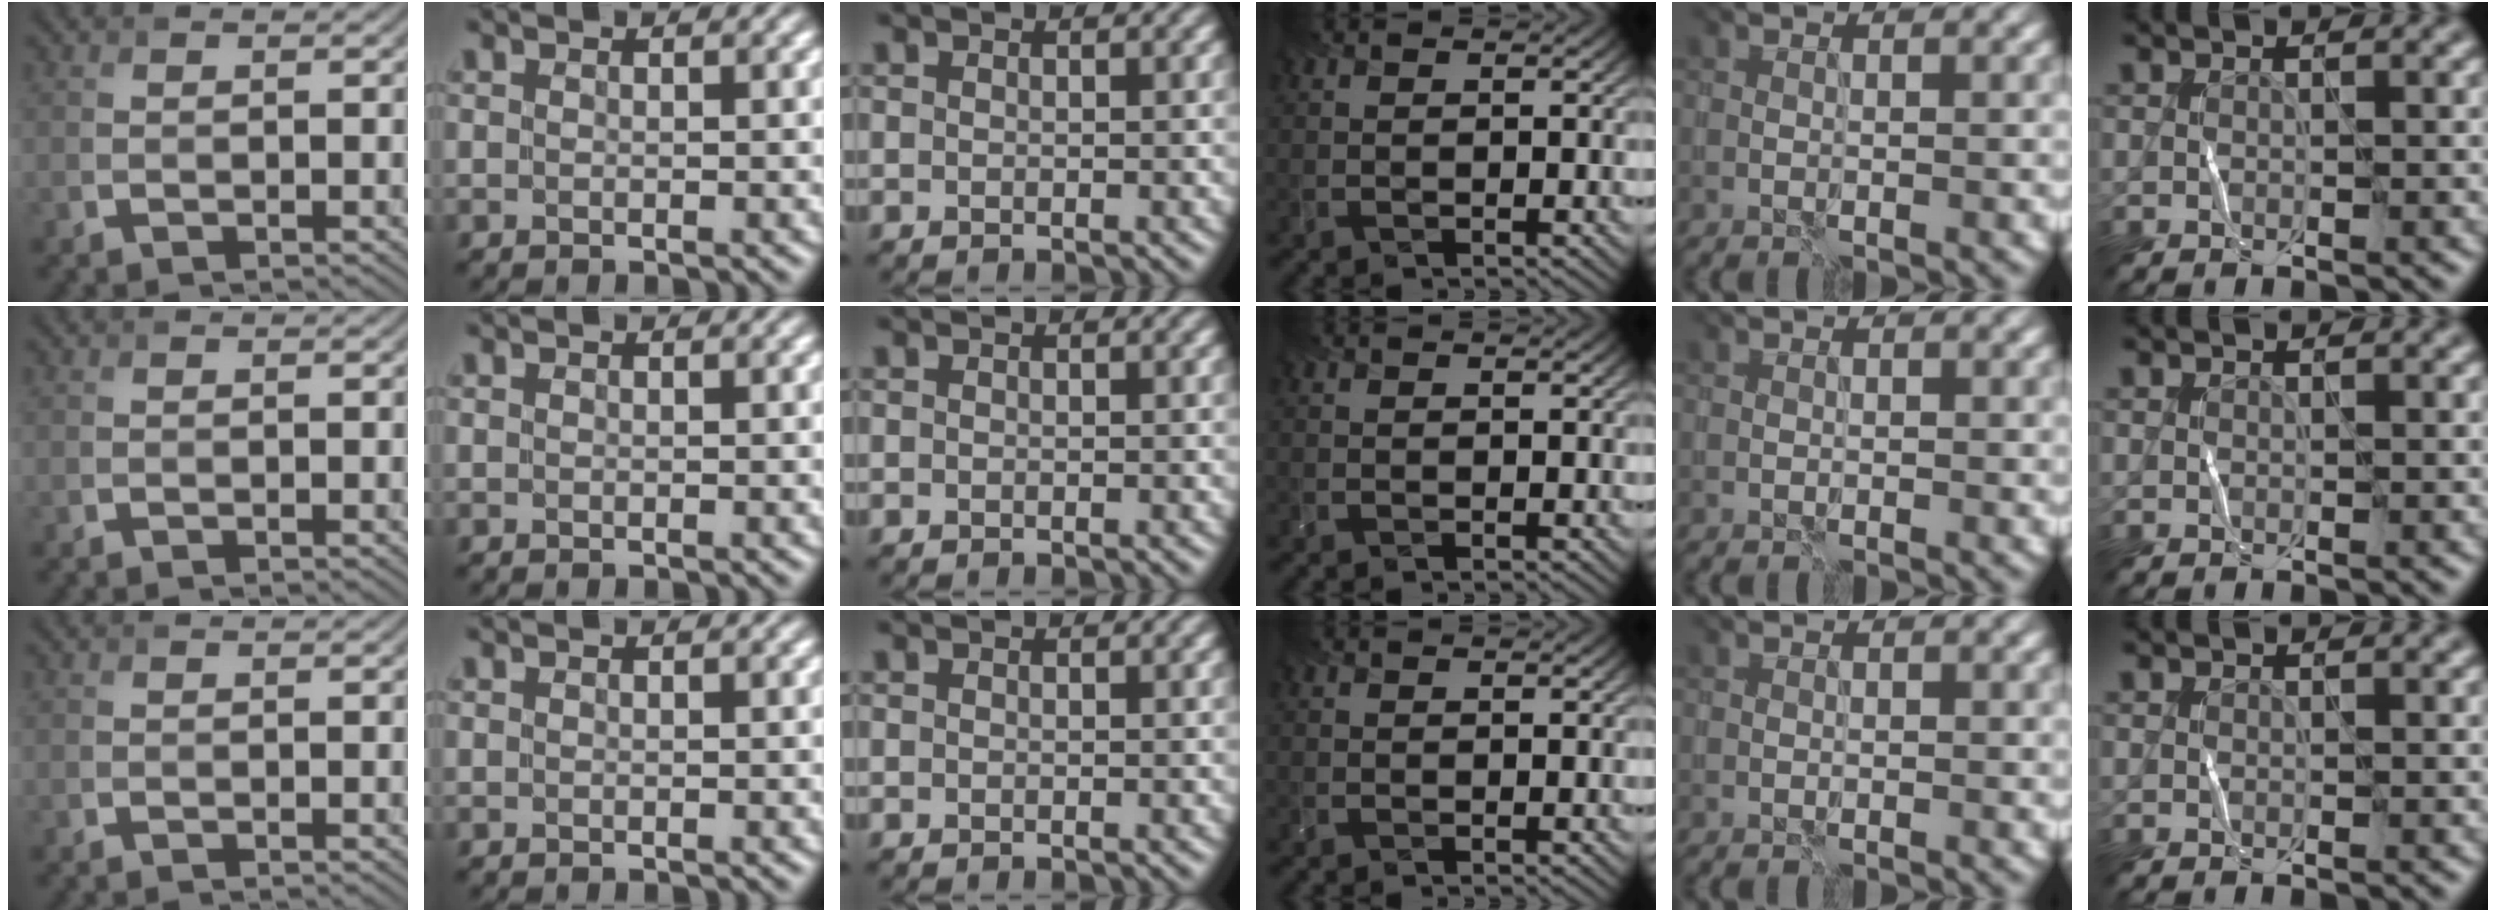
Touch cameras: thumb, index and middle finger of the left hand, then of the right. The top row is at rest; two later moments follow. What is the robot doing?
{"motion": "fold", "object": "coffee filter"}